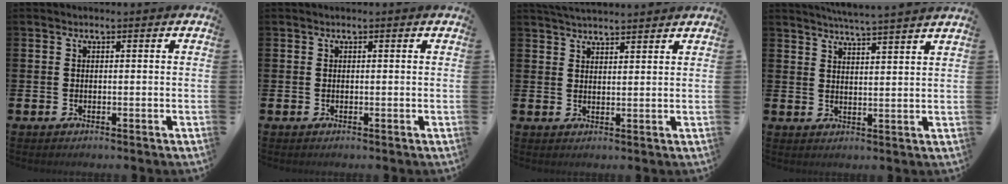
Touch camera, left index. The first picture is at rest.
{"total": 0.0}
{"total": 3.6, "force": [3.5, 0.2, 0.5], "torque": [-0.013, -0.014, 0.064]}
{"total": 4.9, "force": [4.7, -1.1, 0.7], "torque": [-0.021, -0.029, 0.083]}